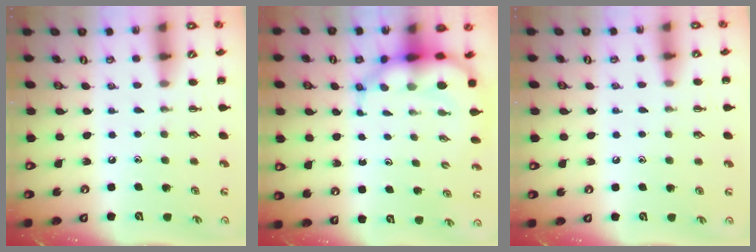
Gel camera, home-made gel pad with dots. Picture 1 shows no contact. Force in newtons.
{"total": 6.8, "press": 6.5, "slide": 1.9}
{"total": 6.1, "press": 5.7, "slide": 2.2}